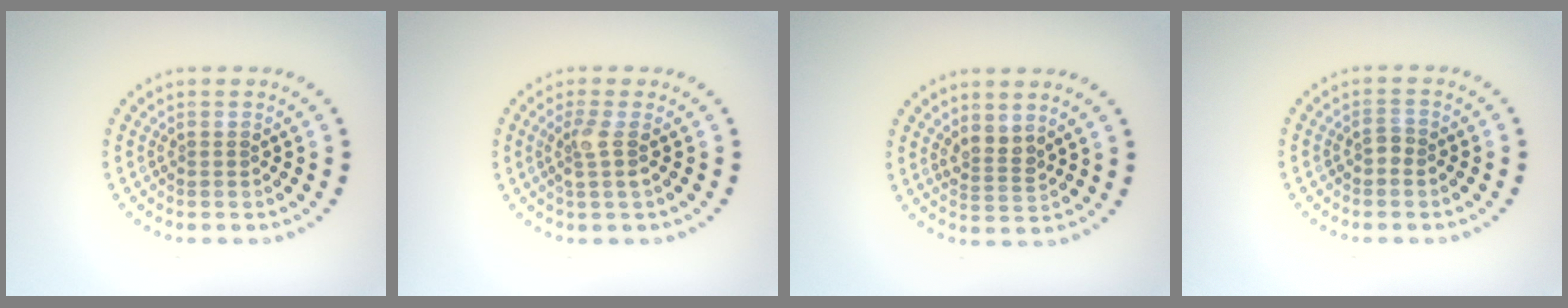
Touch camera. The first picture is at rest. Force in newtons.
{"total": 2.0, "press": 1.6, "slide": 1.2}
{"total": 2.0, "press": 1.6, "slide": 1.2}
{"total": 0.9, "press": 0.9, "slide": 0.3}